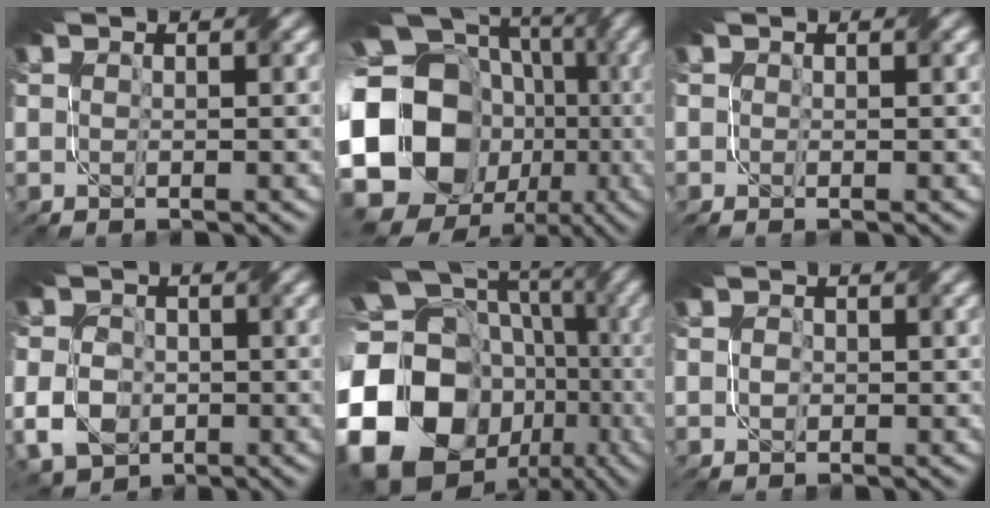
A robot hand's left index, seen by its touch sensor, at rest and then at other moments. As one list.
[{"total": 21.7, "force": [-3.5, 17.7, 11.9], "torque": [-0.225, -0.005, -0.109]}, {"total": 0.0}, {"total": 6.3, "force": [-1.5, 4.9, 3.6], "torque": [-0.071, -0.007, -0.045]}, {"total": 21.3, "force": [-5.0, 17.1, 11.7], "torque": [-0.230, -0.016, -0.120]}, {"total": 1.1, "force": [-0.4, 0.9, 0.5], "torque": [-0.014, 0.000, -0.005]}]